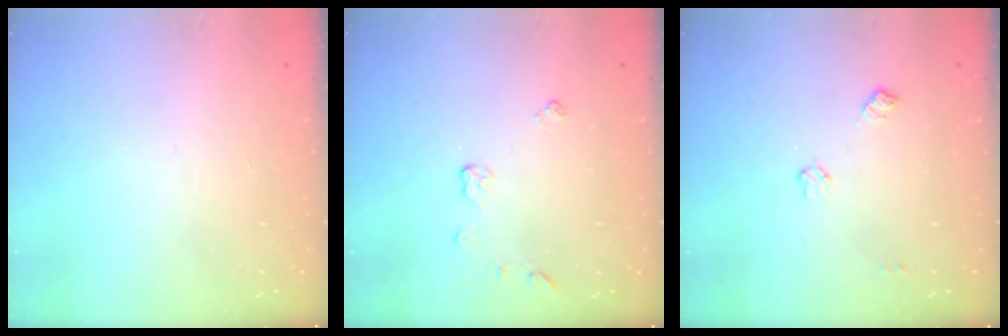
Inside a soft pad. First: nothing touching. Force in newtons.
{"total": 4.8, "press": 4.8, "slide": 0.6}
{"total": 5.1, "press": 5.1, "slide": 0.8}